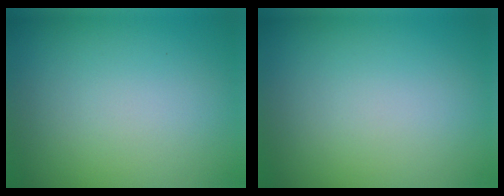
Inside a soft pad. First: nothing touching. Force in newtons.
{"total": 0.0}